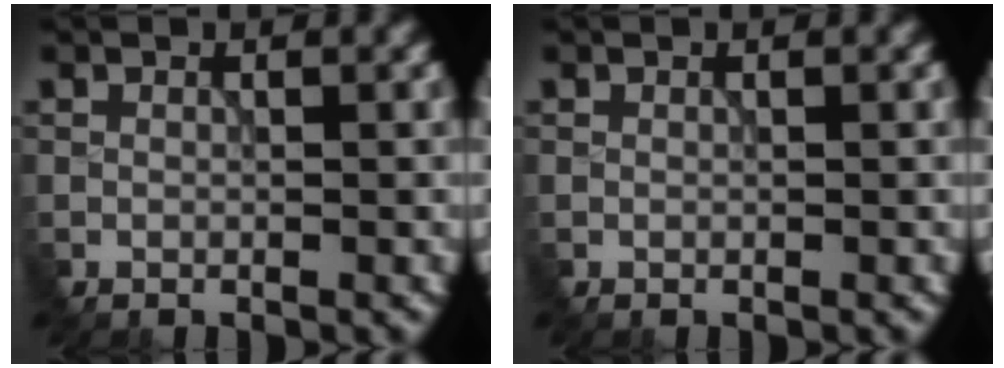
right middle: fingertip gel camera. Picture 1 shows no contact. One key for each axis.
{"total": 0.0}